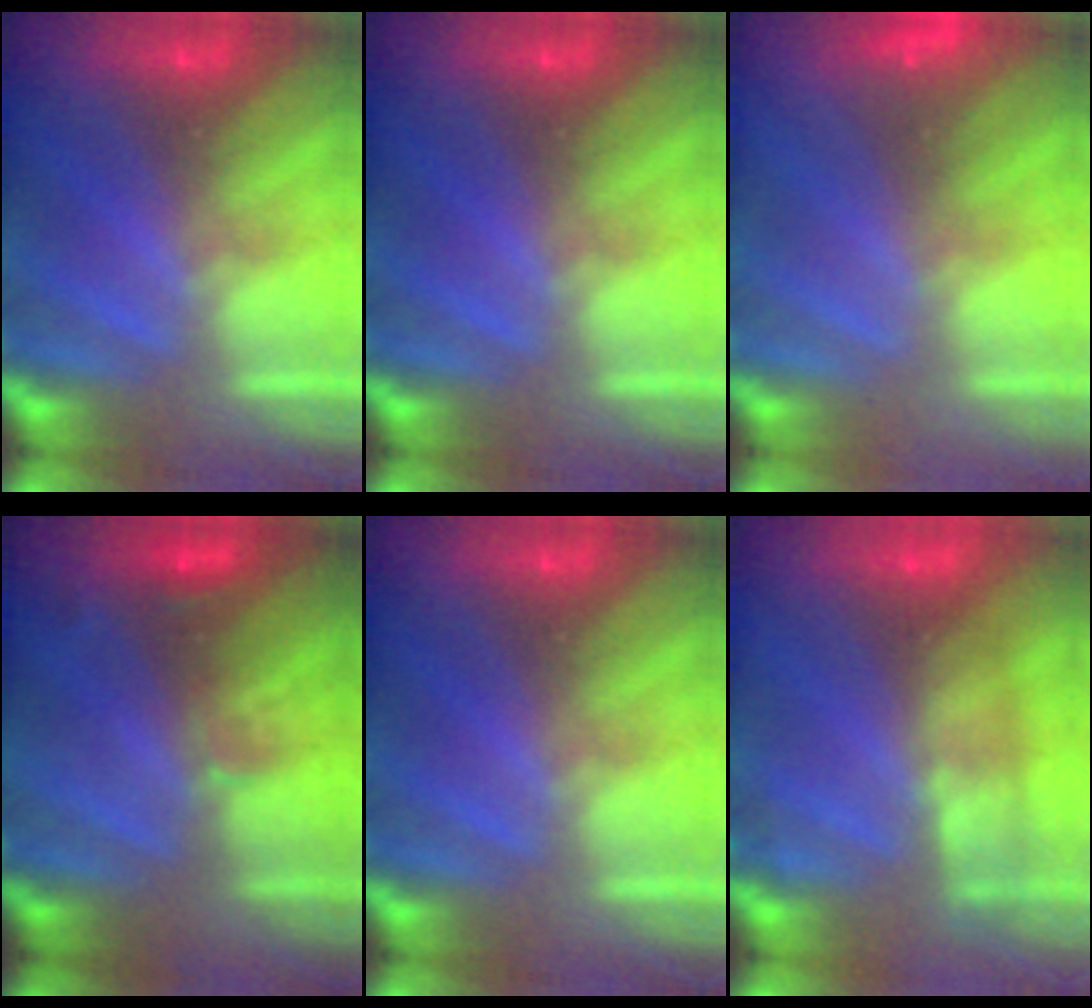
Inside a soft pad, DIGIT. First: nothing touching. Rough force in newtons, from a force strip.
{"total": 0.0}
{"total": 2.3}
{"total": 3.5}
{"total": 0.0}
{"total": 2.4}